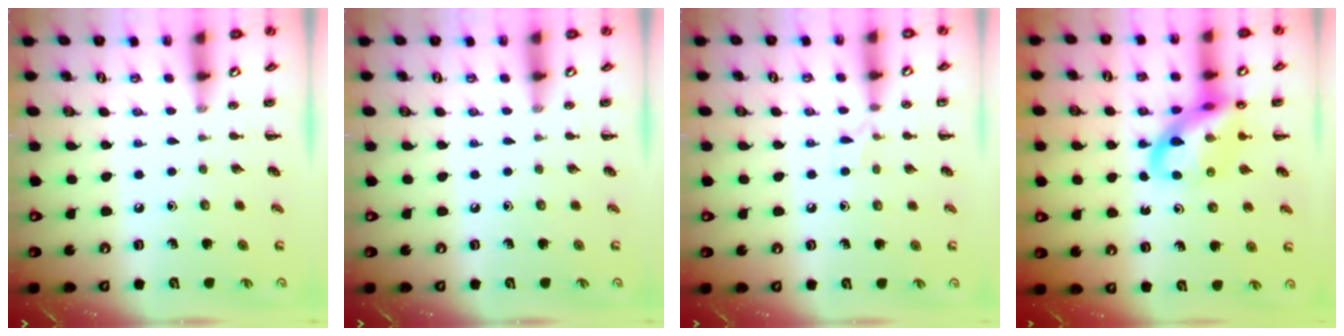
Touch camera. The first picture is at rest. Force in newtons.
{"total": 0.0}
{"total": 4.1, "press": 3.9, "slide": 1.3}
{"total": 14.6, "press": 14.2, "slide": 3.6}